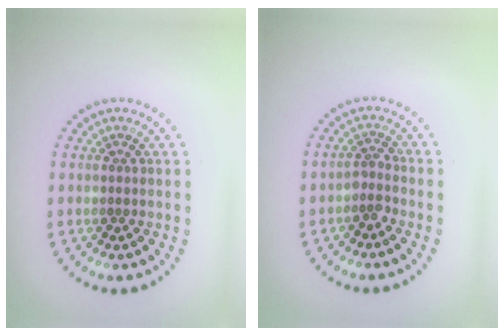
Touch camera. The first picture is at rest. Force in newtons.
{"total": 1.6, "press": 1.2, "slide": 1.0}